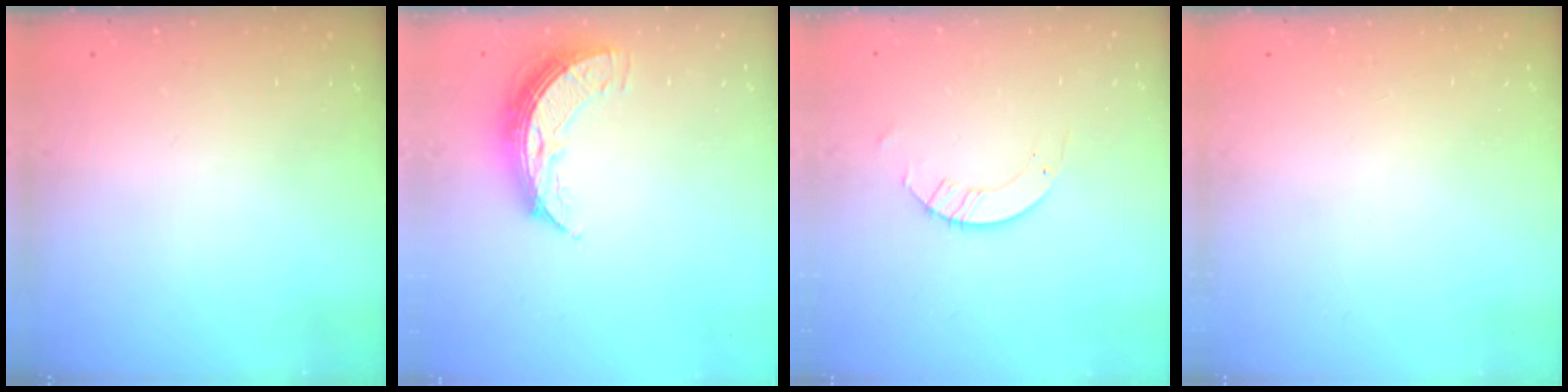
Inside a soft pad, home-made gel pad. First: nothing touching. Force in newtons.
{"total": 8.7, "press": 8.6, "slide": 0.9}
{"total": 3.7, "press": 3.7, "slide": 0.2}
{"total": 0.0}